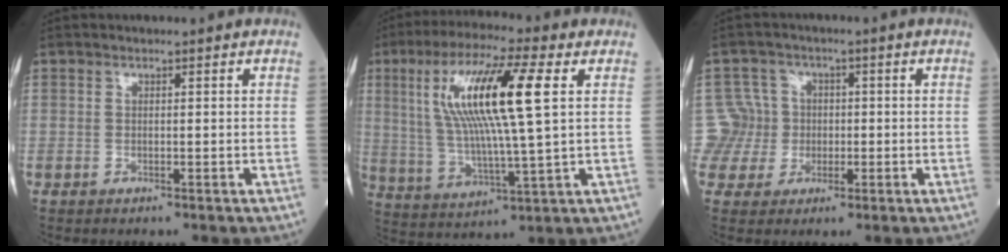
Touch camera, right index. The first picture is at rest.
{"total": 16.1, "force": [4.3, 1.2, 15.5], "torque": [-0.310, 0.013, 0.072]}
{"total": 6.2, "force": [0.0, 6.2, -0.2], "torque": [0.013, 0.021, 0.003]}